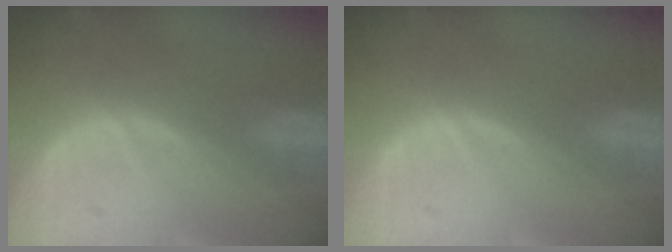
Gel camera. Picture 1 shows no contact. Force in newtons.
{"total": 0.0}